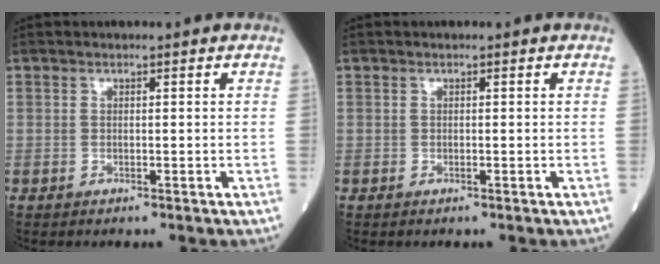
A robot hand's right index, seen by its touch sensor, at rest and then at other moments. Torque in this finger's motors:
{"motor_torque": [0.00, 0.00, 0.00, -0.01]}